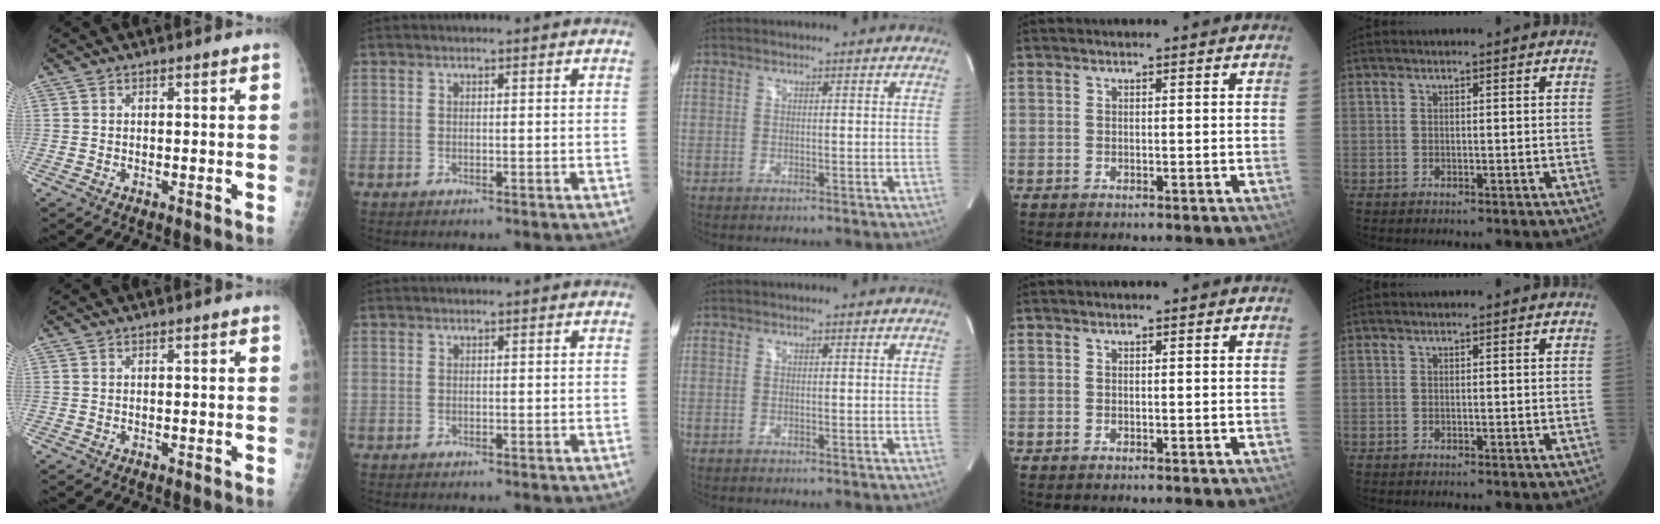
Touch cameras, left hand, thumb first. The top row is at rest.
{}